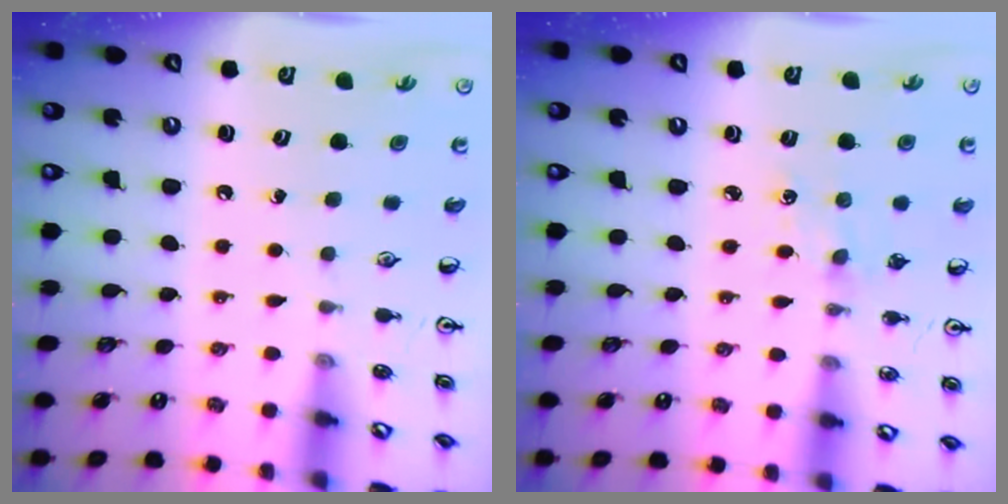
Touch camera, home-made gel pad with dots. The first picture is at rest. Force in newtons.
{"total": 3.1, "press": 3.1, "slide": 0.5}